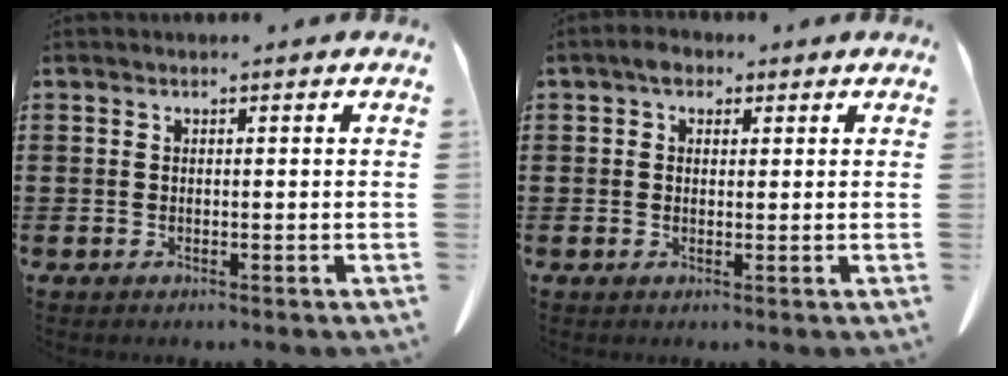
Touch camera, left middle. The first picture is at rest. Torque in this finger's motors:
{"motor_torque": [-0.07, 0.23, 0.13, 0.03]}